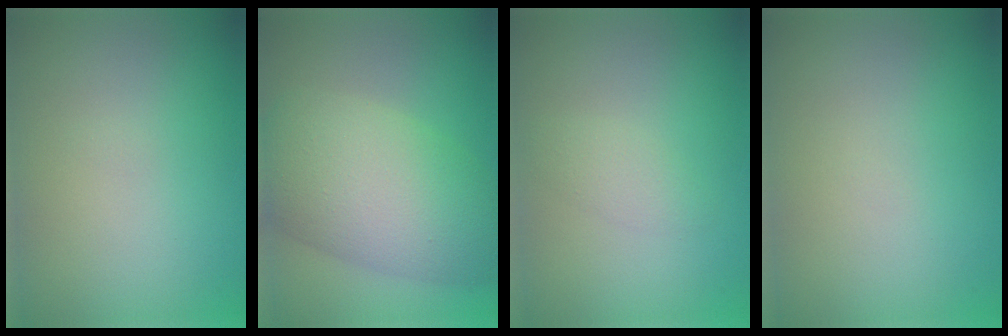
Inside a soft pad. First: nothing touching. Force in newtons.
{"total": 9.4, "press": 9.4, "slide": 0.5}
{"total": 1.4, "press": 1.4, "slide": 0.0}
{"total": 0.0}